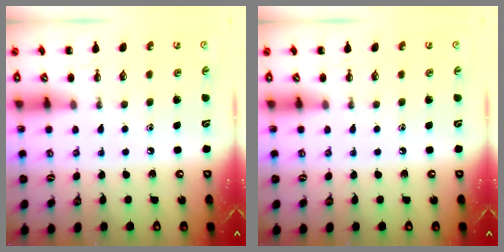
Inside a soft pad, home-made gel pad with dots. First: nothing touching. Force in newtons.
{"total": 0.0}